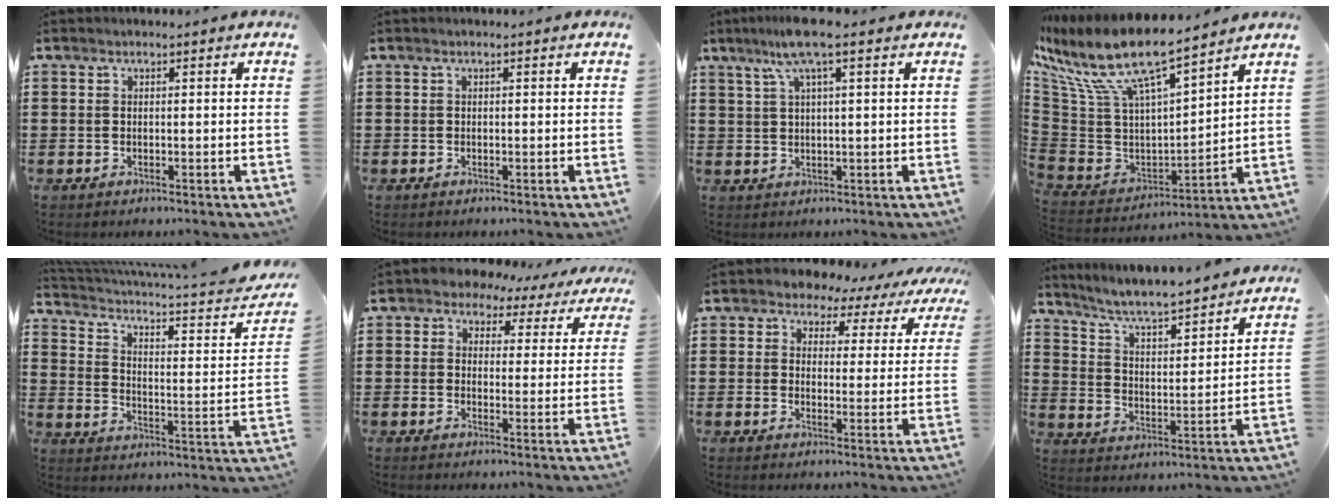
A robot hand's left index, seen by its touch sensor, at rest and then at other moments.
{"total": 0.0}
{"total": 6.5, "force": [3.3, 0.4, 5.7], "torque": [-0.116, 0.007, 0.056]}
{"total": 11.3, "force": [7.4, 2.8, 8.0], "torque": [-0.190, -0.056, 0.122]}
{"total": 4.1, "force": [2.6, 0.6, 3.1], "torque": [-0.069, -0.034, 0.035]}
{"total": 3.7, "force": [2.9, 2.2, 0.9], "torque": [-0.039, -0.013, 0.047]}
{"total": 4.1, "force": [3.6, 1.9, 0.6], "torque": [-0.038, -0.020, 0.059]}
{"total": 5.6, "force": [5.0, 0.2, 2.4], "torque": [-0.068, -0.039, 0.080]}